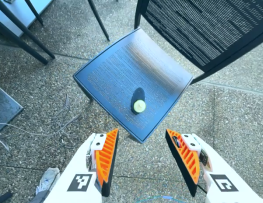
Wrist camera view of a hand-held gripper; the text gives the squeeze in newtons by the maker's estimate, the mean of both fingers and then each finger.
{"total": 0.0}